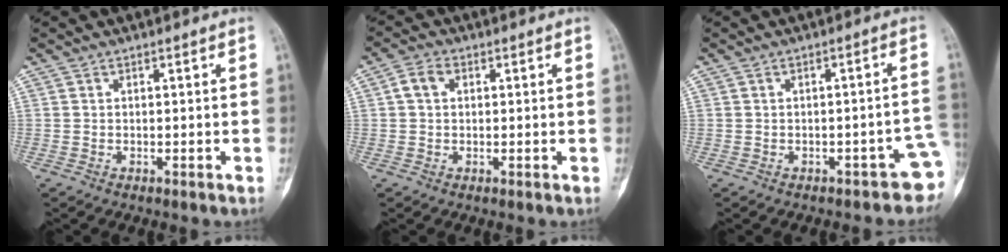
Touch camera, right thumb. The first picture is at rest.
{"total": 3.3, "force": [0.7, 2.4, 2.2], "torque": [-0.041, 0.012, 0.010]}
{"total": 4.7, "force": [-2.3, 2.1, 3.5], "torque": [-0.021, 0.027, -0.026]}